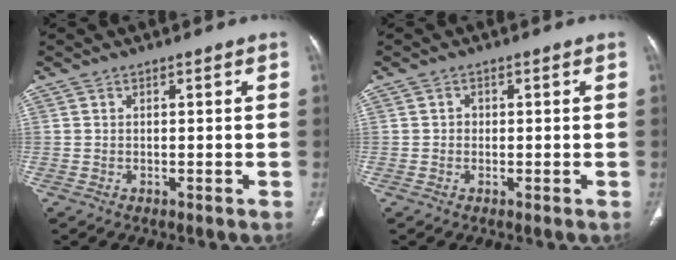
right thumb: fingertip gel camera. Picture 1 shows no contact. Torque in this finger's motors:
{"motor_torque": [-0.43, 0.58, 0.25, 0.08, 0.00]}